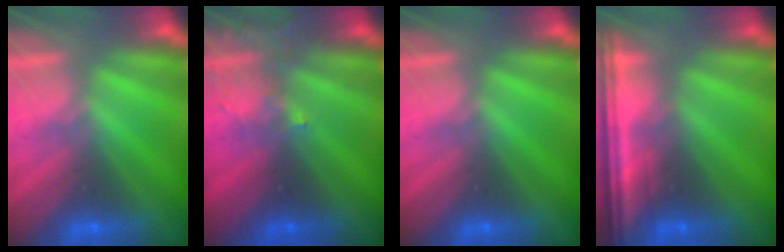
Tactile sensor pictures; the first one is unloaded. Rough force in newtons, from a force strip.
{"total": 3.2}
{"total": 0.0}
{"total": 7.3}